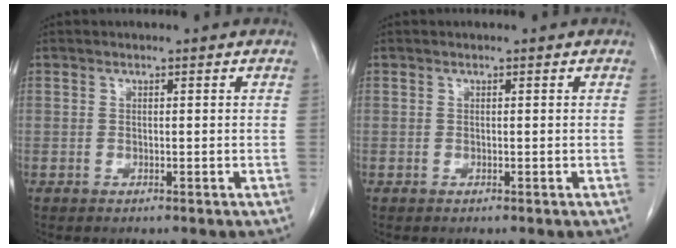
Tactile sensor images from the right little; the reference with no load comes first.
{"total": 0.0}